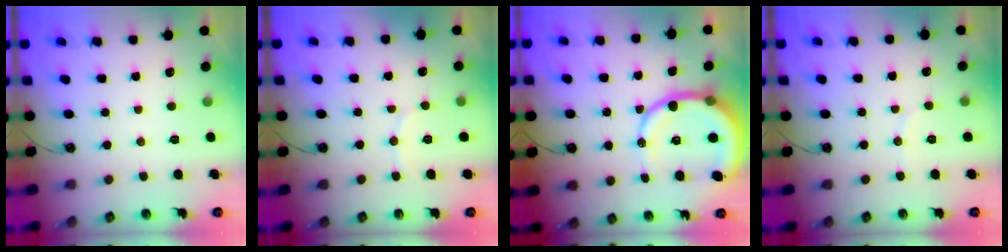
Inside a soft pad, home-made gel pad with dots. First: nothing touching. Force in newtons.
{"total": 4.7, "press": 4.7, "slide": 0.5}
{"total": 13.1, "press": 13.0, "slide": 1.9}
{"total": 2.3, "press": 2.3, "slide": 0.2}